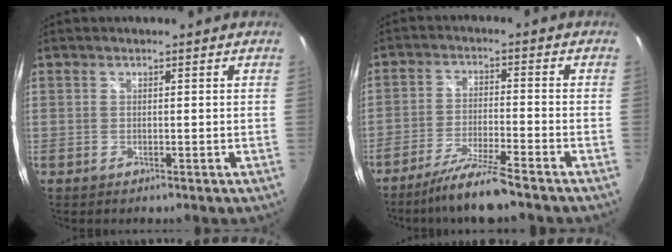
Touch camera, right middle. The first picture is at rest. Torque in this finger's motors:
{"motor_torque": [0.19, -0.18, 0.08, 0.07]}